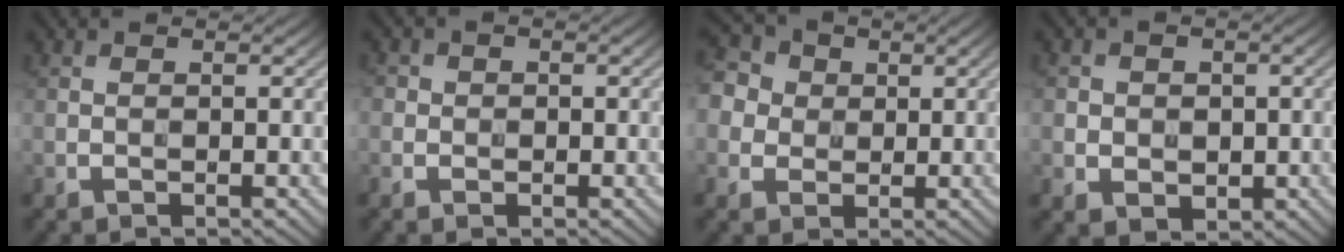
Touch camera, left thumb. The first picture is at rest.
{"total": 1.6, "force": [-0.2, 1.5, 0.4], "torque": [-0.001, 0.000, -0.009]}
{"total": 6.5, "force": [1.4, 5.7, 2.7], "torque": [-0.093, 0.026, 0.002]}
{"total": 3.7, "force": [-0.1, 3.4, 1.5], "torque": [-0.034, -0.003, -0.008]}